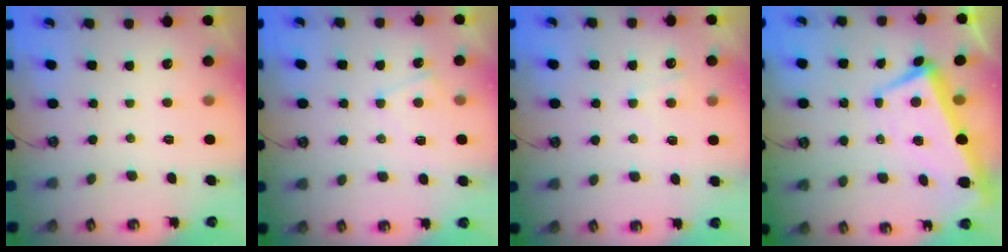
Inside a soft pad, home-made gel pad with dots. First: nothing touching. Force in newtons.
{"total": 2.3, "press": 2.3, "slide": 0.3}
{"total": 5.0, "press": 5.0, "slide": 0.5}
{"total": 2.0, "press": 1.6, "slide": 1.2}